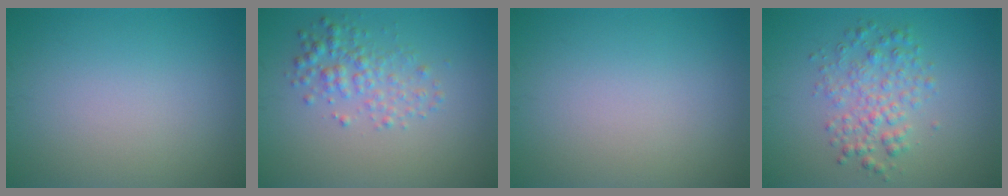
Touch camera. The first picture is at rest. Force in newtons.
{"total": 2.6, "press": 2.6, "slide": 0.0}
{"total": 0.0}
{"total": 3.3, "press": 3.3, "slide": 0.1}